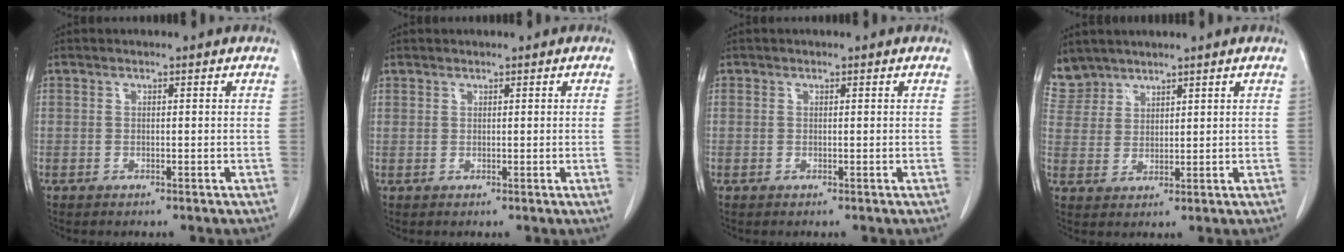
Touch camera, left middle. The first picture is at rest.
{"total": 0.9, "force": [0.3, -0.4, 0.8], "torque": [-0.012, -0.006, 0.005]}
{"total": 0.0}
{"total": 5.4, "force": [4.8, 2.3, -0.4], "torque": [0.009, 0.005, 0.104]}